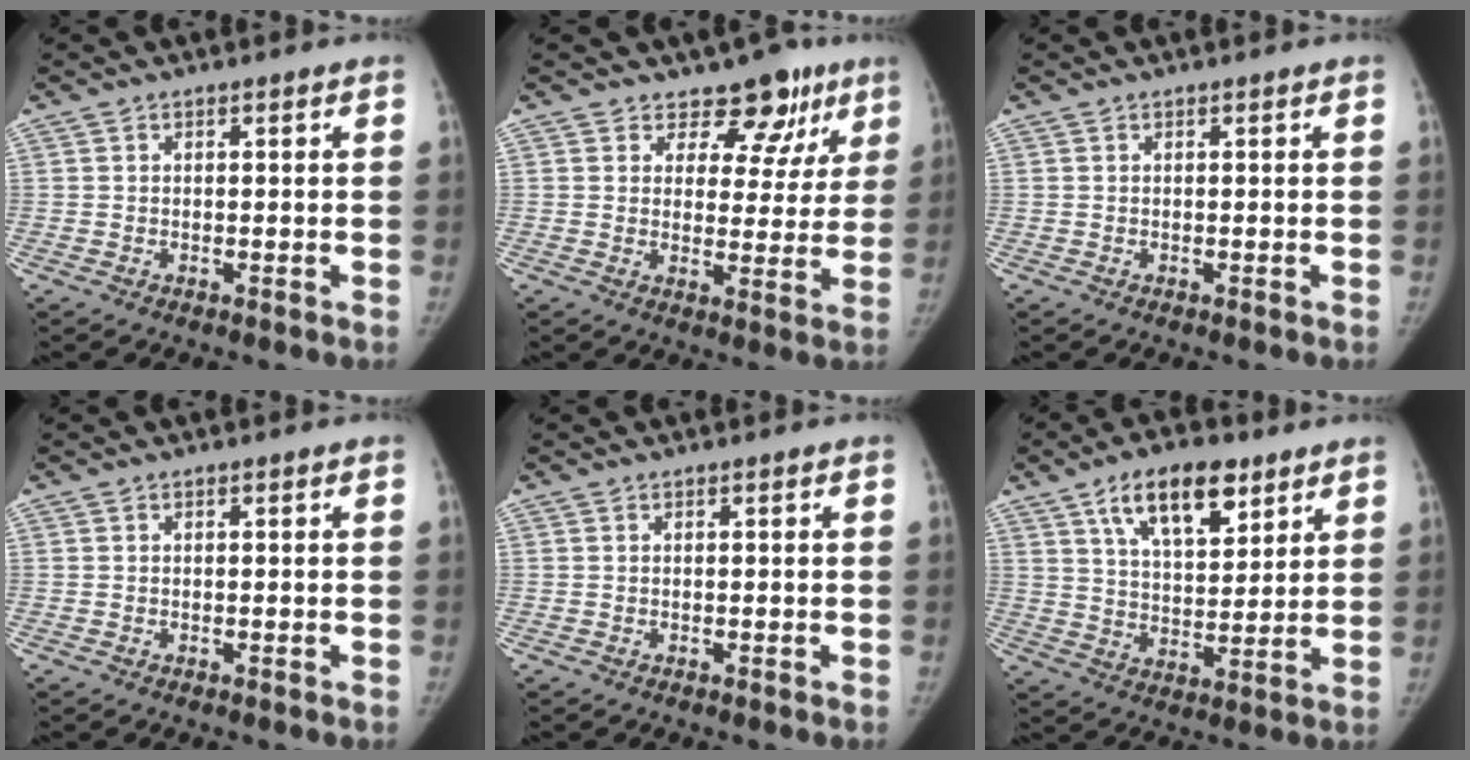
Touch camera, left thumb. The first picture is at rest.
{"total": 9.8, "force": [6.8, 6.5, 2.8], "torque": [0.019, -0.032, 0.075]}
{"total": 0.0}
{"total": 0.0}
{"total": 0.0}
{"total": 13.9, "force": [7.9, 6.6, 9.4], "torque": [-0.123, -0.034, 0.136]}